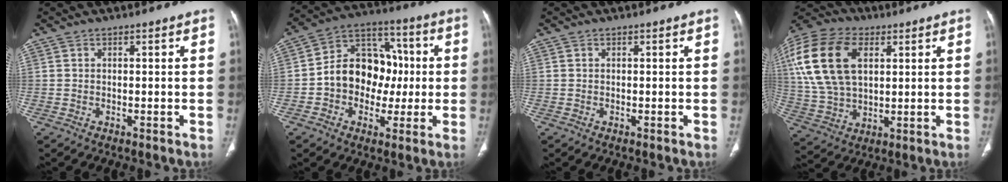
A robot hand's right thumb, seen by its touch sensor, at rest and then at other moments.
{"total": 14.9, "force": [-0.8, 11.7, 9.2], "torque": [-0.100, 0.043, -0.019]}
{"total": 0.0}
{"total": 20.6, "force": [5.7, 12.9, 15.1], "torque": [-0.311, 0.001, 0.105]}